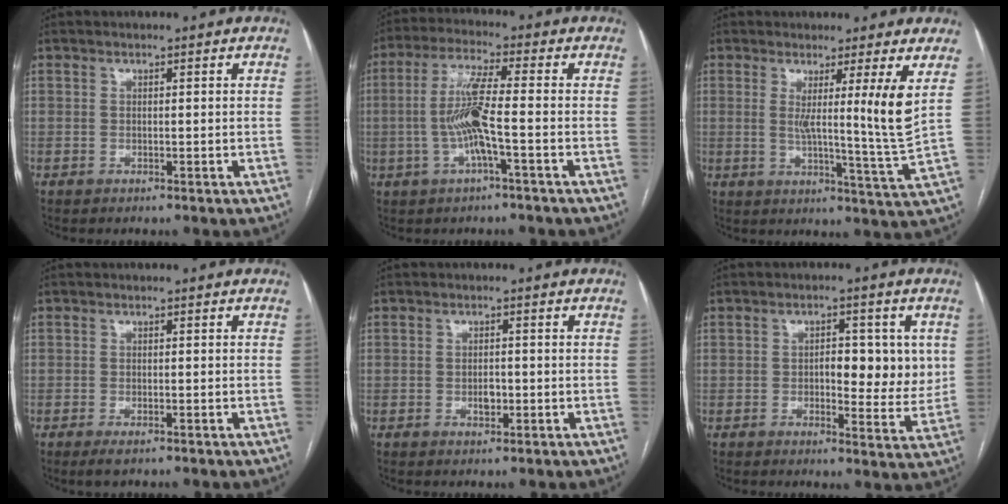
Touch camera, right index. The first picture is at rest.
{"total": 8.0, "force": [-1.4, 0.2, 7.9], "torque": [-0.166, 0.006, -0.030]}
{"total": 8.6, "force": [2.8, -2.5, 7.7], "torque": [-0.116, -0.027, 0.047]}
{"total": 2.1, "force": [-1.4, 0.5, 1.5], "torque": [-0.027, -0.004, -0.019]}
{"total": 1.9, "force": [-0.4, 1.0, 1.6], "torque": [-0.027, 0.001, -0.003]}
{"total": 7.9, "force": [1.0, 3.7, 6.9], "torque": [-0.081, 0.002, 0.017]}